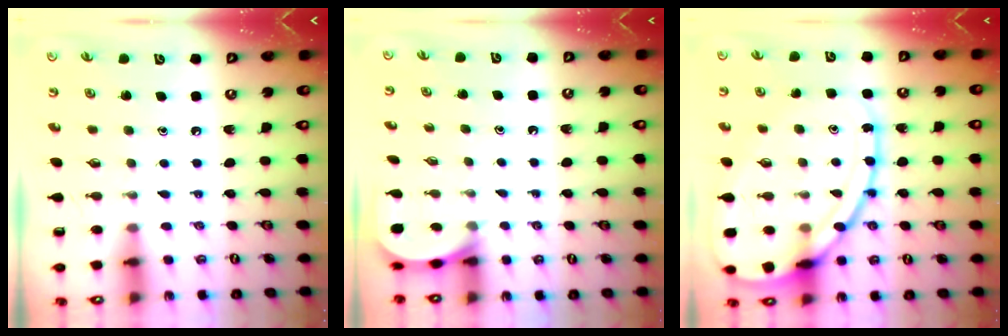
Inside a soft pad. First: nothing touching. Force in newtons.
{"total": 2.5, "press": 2.5, "slide": 0.3}
{"total": 17.2, "press": 17.1, "slide": 1.8}